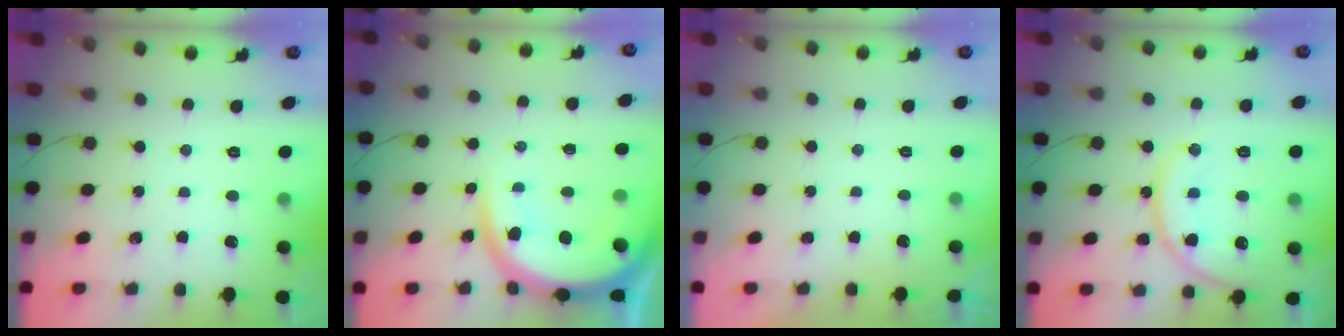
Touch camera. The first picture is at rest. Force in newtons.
{"total": 14.6, "press": 14.5, "slide": 1.3}
{"total": 1.1, "press": 1.0, "slide": 0.5}
{"total": 14.3, "press": 14.2, "slide": 1.6}